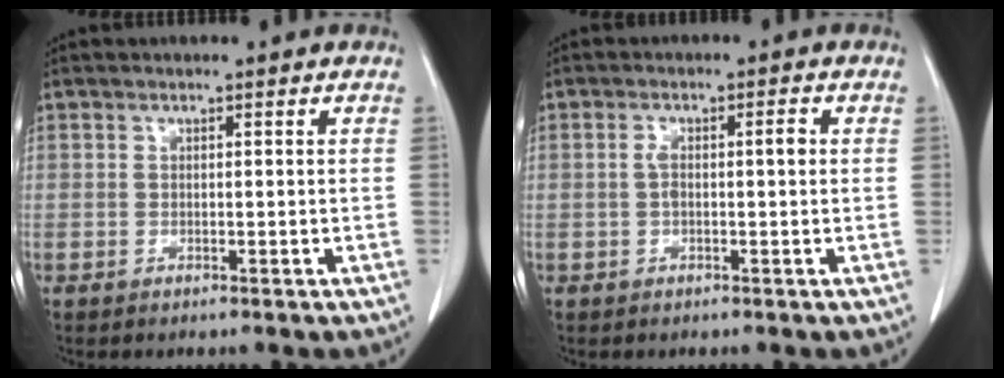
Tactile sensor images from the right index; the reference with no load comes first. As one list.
[{"total": 3.1, "force": [0.1, 0.8, 3.0], "torque": [-0.058, 0.014, 0.004]}]